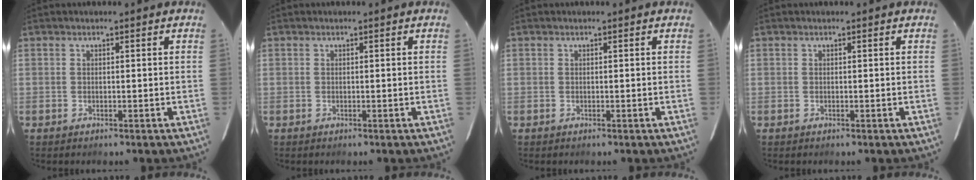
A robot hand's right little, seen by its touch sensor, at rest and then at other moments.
{"total": 0.0}
{"total": 0.0}
{"total": 0.0}